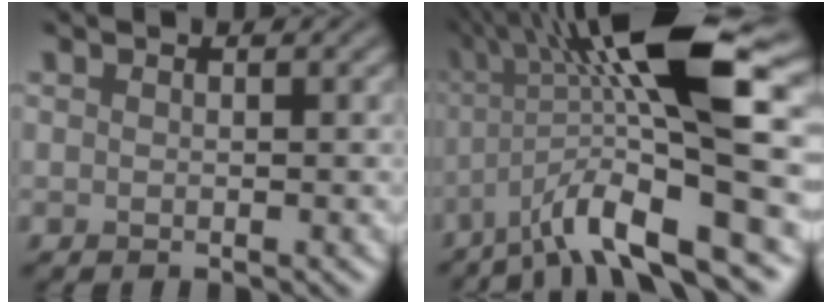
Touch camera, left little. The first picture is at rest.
{"total": 12.2, "force": [-2.7, 2.8, 11.5], "torque": [-0.195, 0.008, -0.041]}